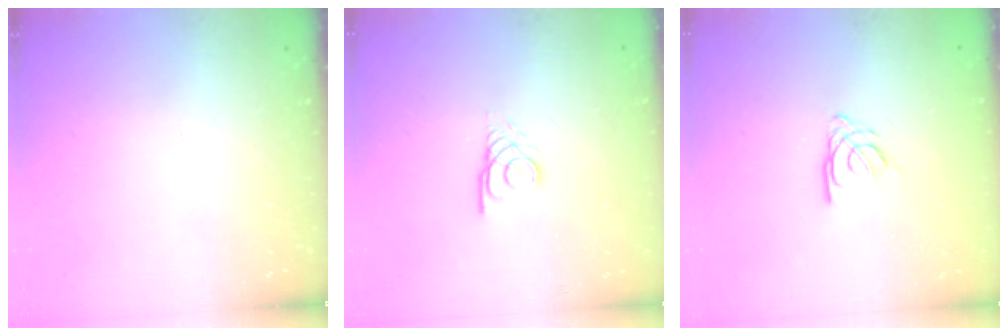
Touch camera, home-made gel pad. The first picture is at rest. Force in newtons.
{"total": 2.2, "press": 2.2, "slide": 0.2}
{"total": 5.3, "press": 5.3, "slide": 0.5}